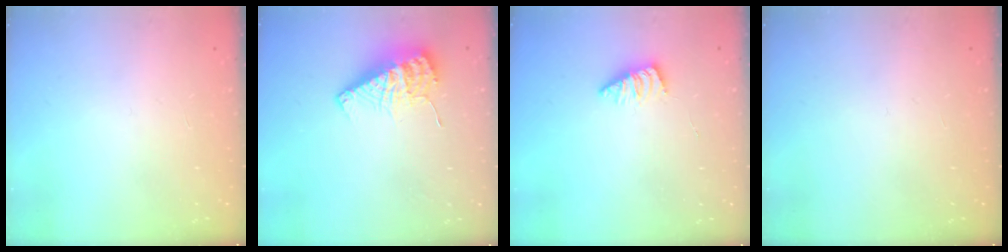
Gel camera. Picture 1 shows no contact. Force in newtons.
{"total": 10.5, "press": 10.4, "slide": 0.9}
{"total": 1.5, "press": 1.4, "slide": 0.4}
{"total": 0.0}